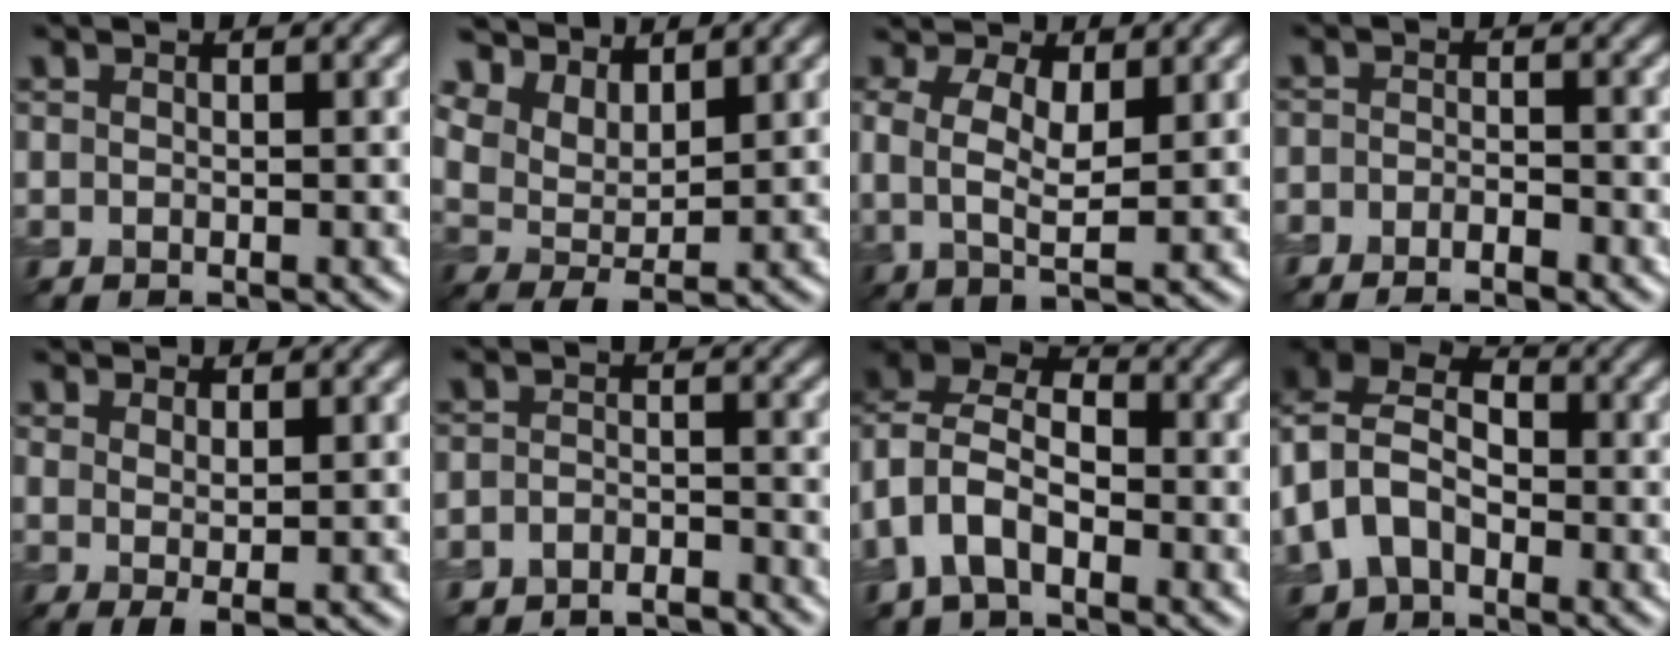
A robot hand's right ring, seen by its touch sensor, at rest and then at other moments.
{"total": 5.6, "force": [4.5, 2.0, 2.5], "torque": [-0.062, 0.004, 0.077]}
{"total": 5.4, "force": [1.4, 2.5, 4.6], "torque": [-0.098, 0.001, 0.019]}
{"total": 2.4, "force": [-1.9, 0.6, 1.4], "torque": [-0.026, 0.000, -0.037]}
{"total": 1.9, "force": [0.8, 0.4, 1.6], "torque": [-0.030, -0.009, 0.018]}
{"total": 4.0, "force": [-3.8, 1.0, 0.5], "torque": [-0.005, -0.007, -0.065]}
{"total": 8.1, "force": [-2.1, 5.5, 5.6], "torque": [-0.120, 0.008, -0.054]}
{"total": 8.8, "force": [-1.7, 6.5, 5.7], "torque": [-0.129, 0.006, -0.048]}